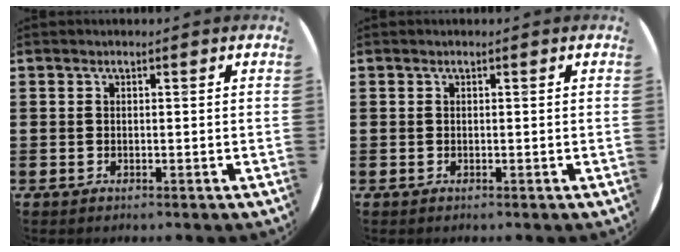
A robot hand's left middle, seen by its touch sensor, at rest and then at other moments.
{"total": 0.0}